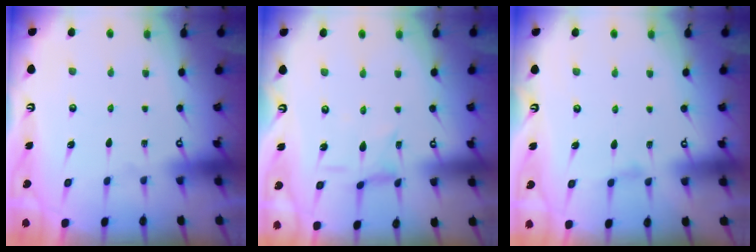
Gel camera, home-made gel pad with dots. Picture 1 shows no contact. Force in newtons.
{"total": 1.5, "press": 1.5, "slide": 0.3}
{"total": 3.2, "press": 3.2, "slide": 0.5}